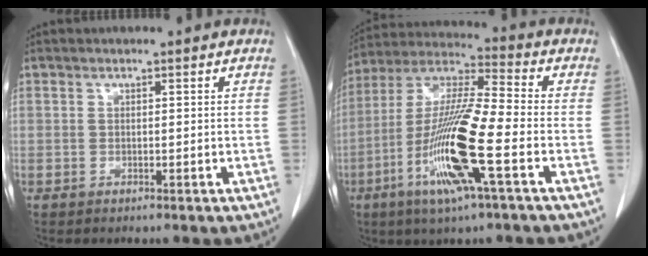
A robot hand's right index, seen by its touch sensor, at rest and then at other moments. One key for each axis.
{"total": 16.4, "fx": -5.5, "fy": 0.7, "fz": 15.4, "tx": -0.315, "ty": -0.018, "tz": -0.110}